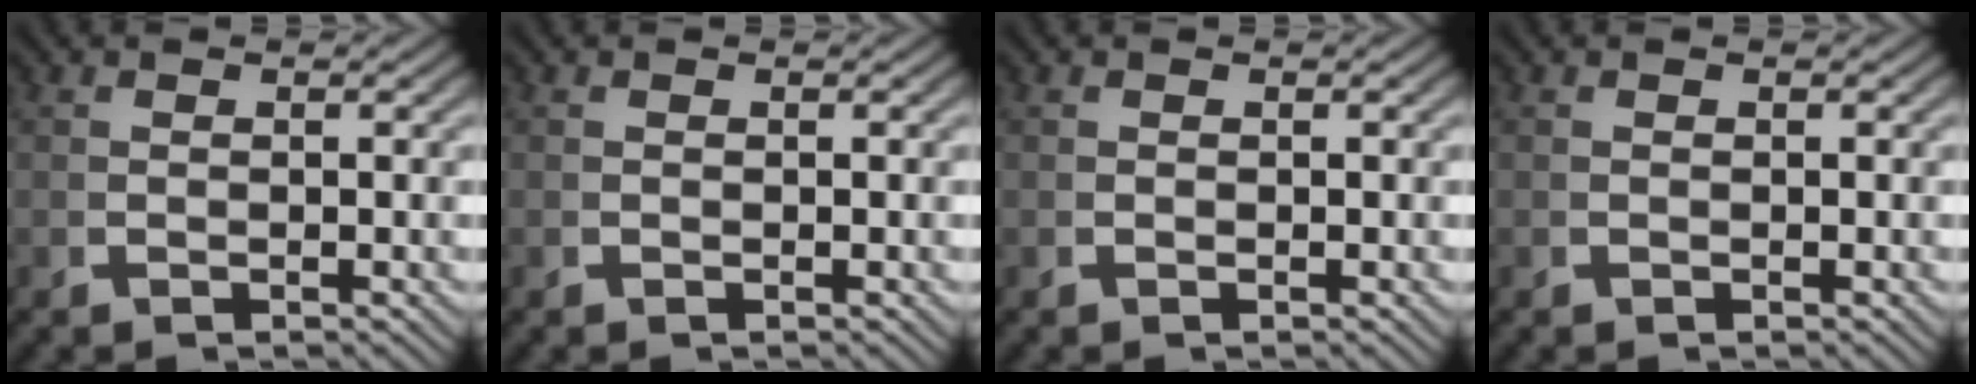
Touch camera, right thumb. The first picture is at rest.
{"total": 0.0}
{"total": 0.0}
{"total": 0.0}